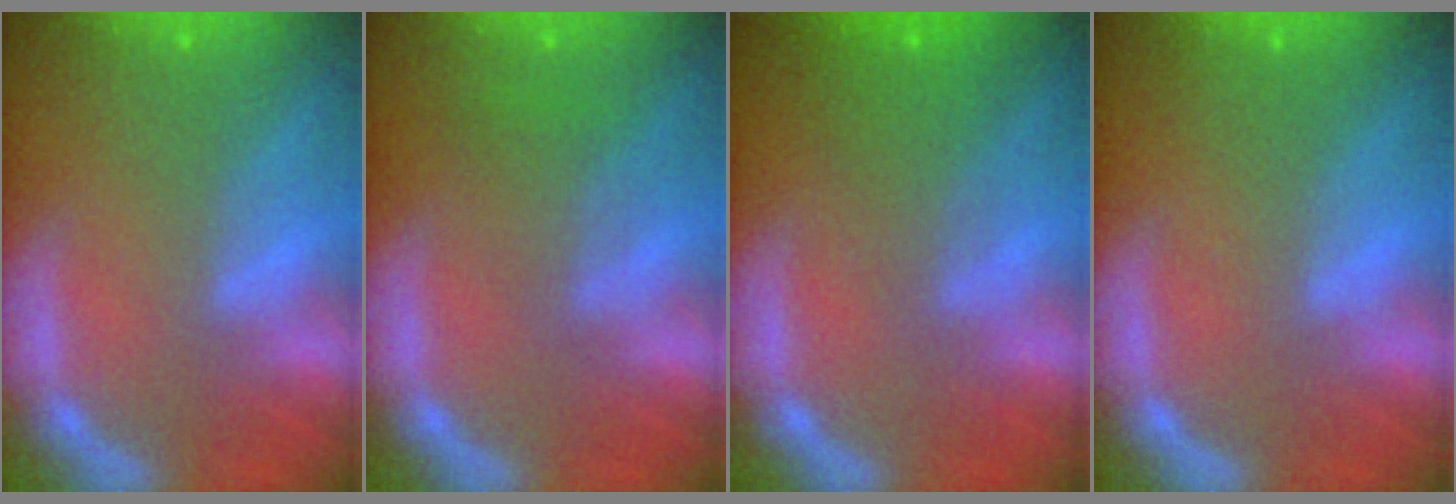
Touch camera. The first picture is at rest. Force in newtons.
{"total": 2.5}
{"total": 3.1}
{"total": 0.0}